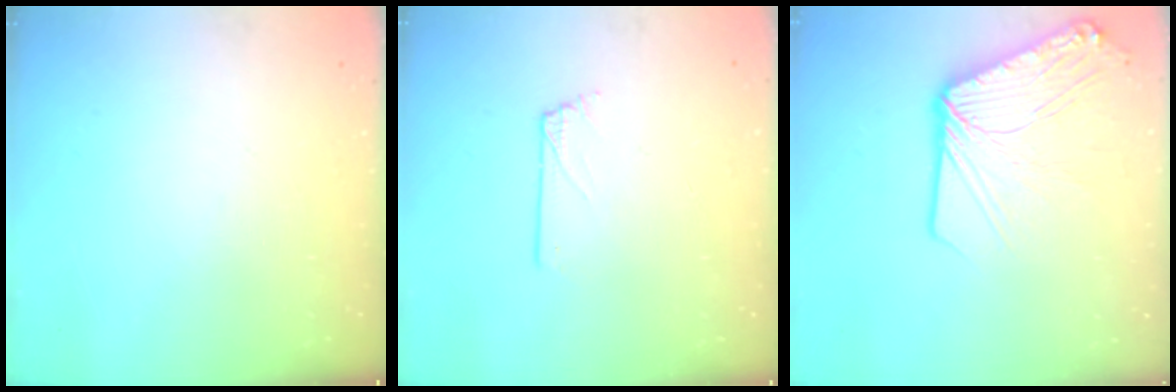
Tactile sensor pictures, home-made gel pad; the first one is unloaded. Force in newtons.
{"total": 0.5, "press": 0.5, "slide": 0.1}
{"total": 15.6, "press": 15.5, "slide": 2.0}